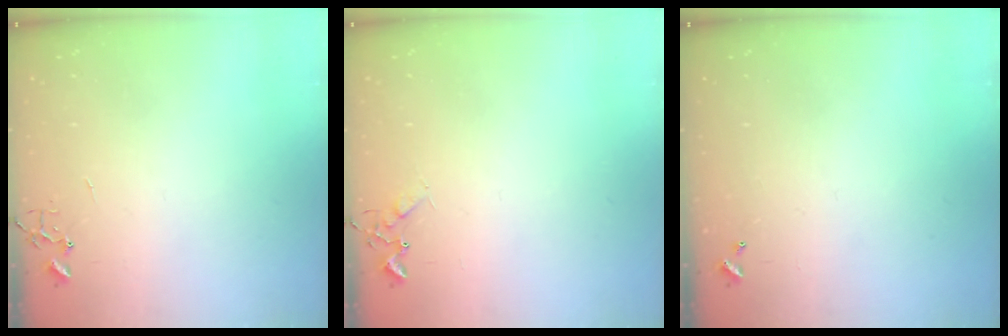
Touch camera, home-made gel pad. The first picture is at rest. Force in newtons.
{"total": 6.1, "press": 6.0, "slide": 0.8}
{"total": 0.0}